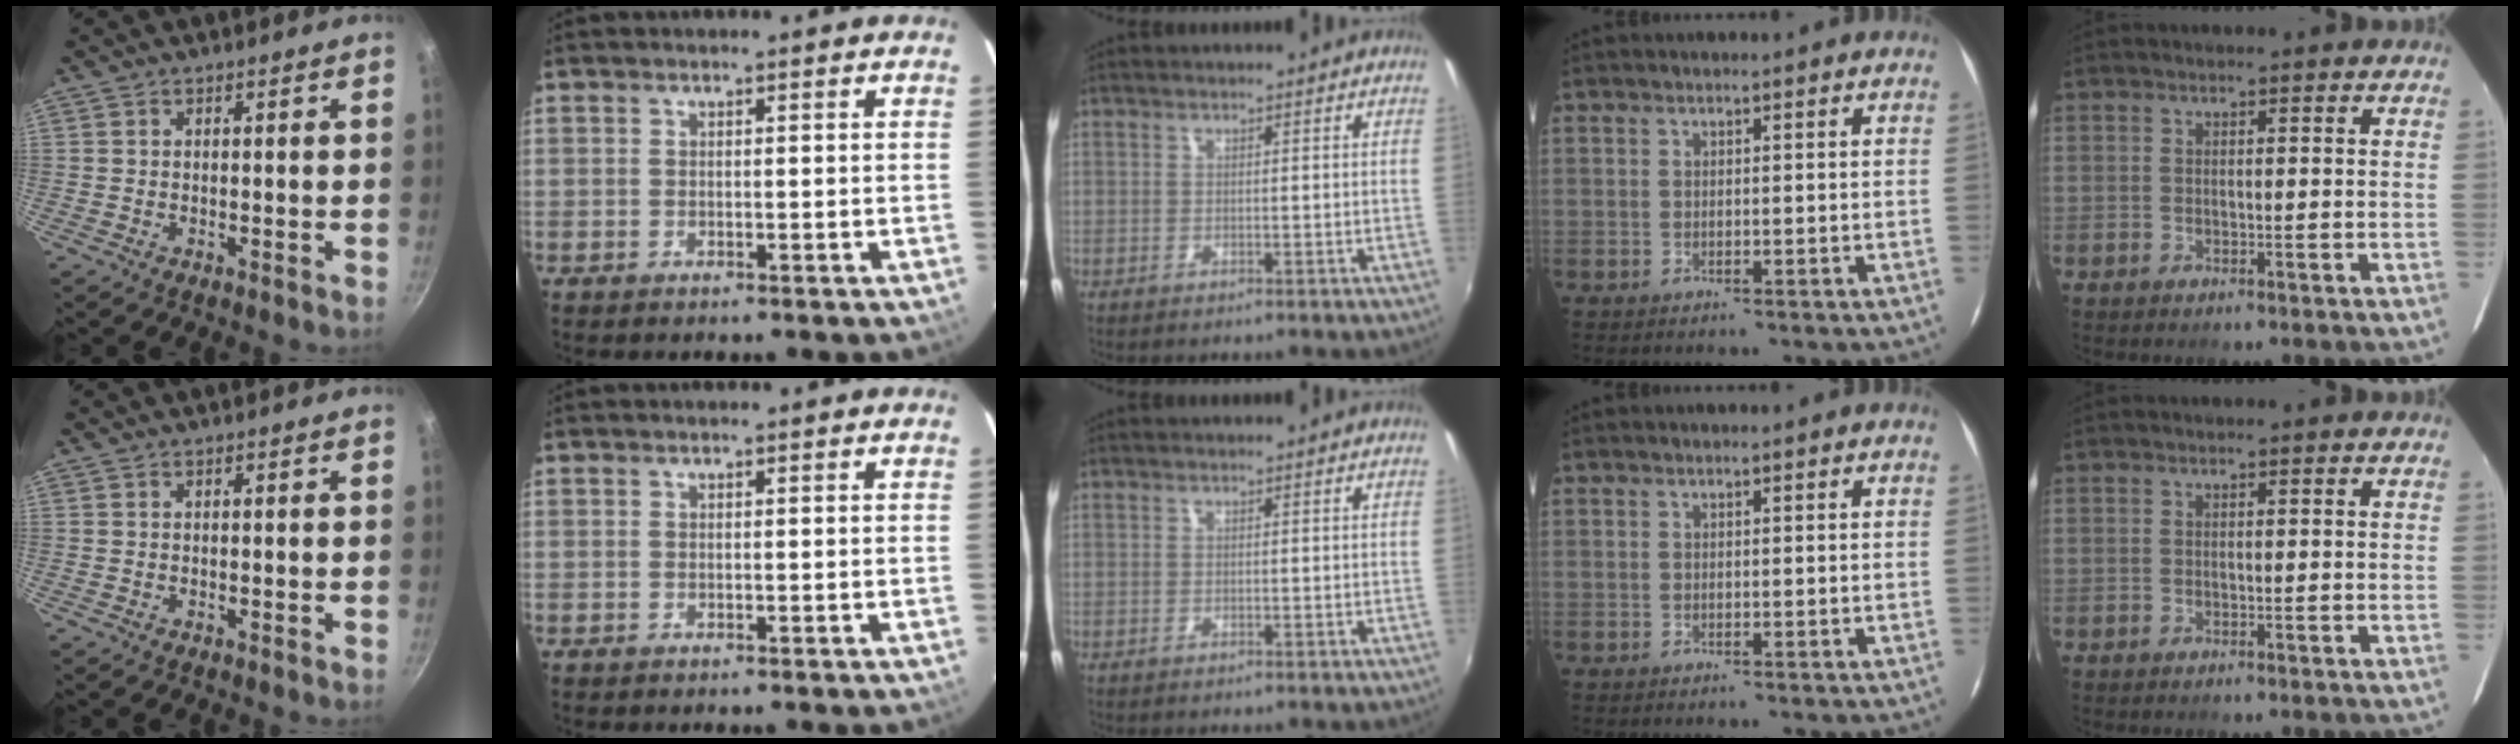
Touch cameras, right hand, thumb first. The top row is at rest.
{}